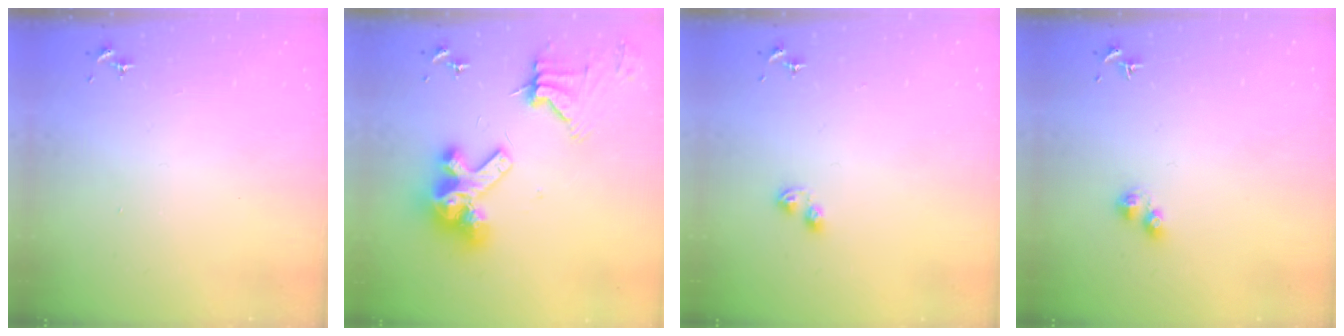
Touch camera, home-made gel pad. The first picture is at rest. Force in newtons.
{"total": 15.6, "press": 15.4, "slide": 1.9}
{"total": 3.1, "press": 3.1, "slide": 0.6}
{"total": 3.2, "press": 3.2, "slide": 0.4}